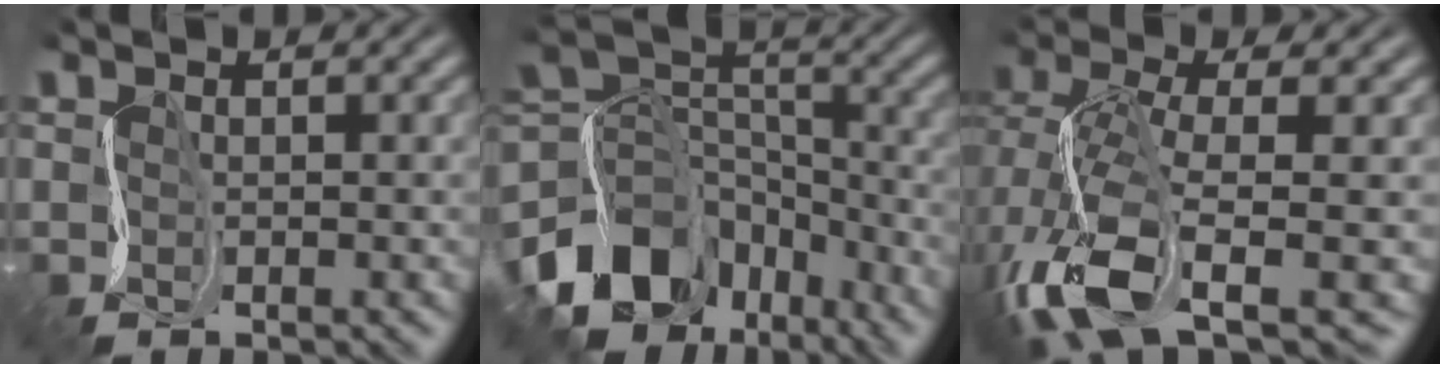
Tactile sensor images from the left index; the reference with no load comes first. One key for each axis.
{"total": 11.0, "fx": -5.5, "fy": 7.4, "fz": 6.1, "tx": -0.111, "ty": 0.006, "tz": -0.109}
{"total": 9.9, "fx": -3.9, "fy": 3.9, "fz": 8.3, "tx": -0.167, "ty": -0.001, "tz": -0.080}